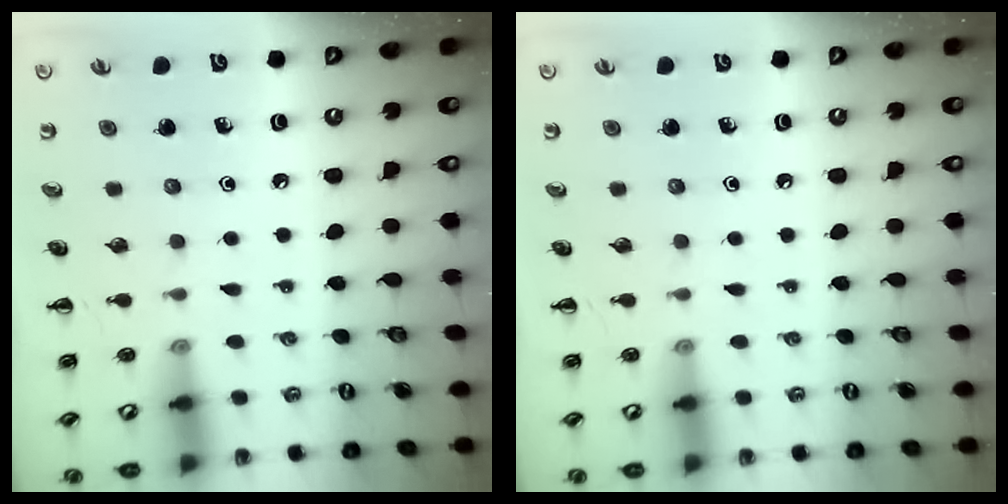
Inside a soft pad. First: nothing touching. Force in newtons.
{"total": 0.0}